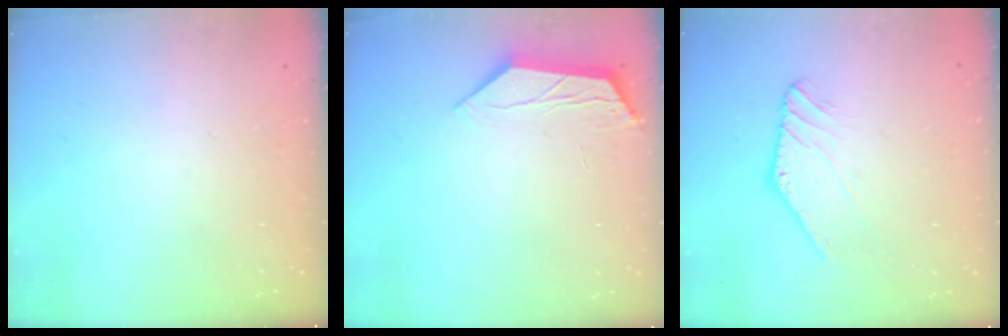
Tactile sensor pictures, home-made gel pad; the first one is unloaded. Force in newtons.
{"total": 5.9, "press": 5.9, "slide": 0.2}
{"total": 1.0, "press": 1.0, "slide": 0.0}